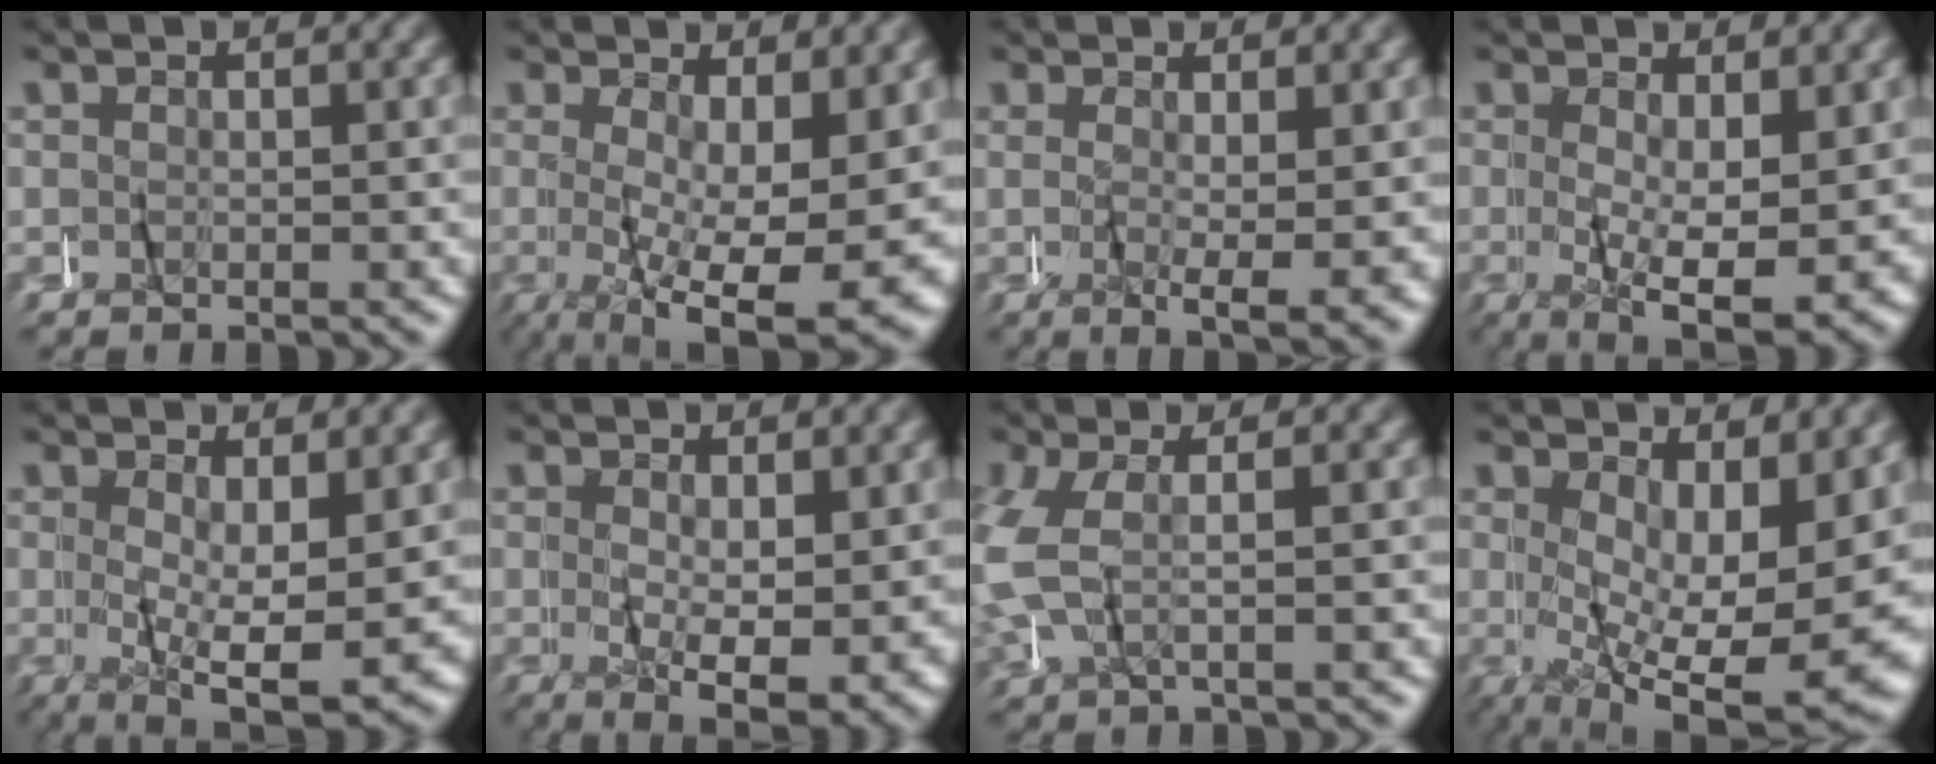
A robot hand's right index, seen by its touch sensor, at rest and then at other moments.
{"total": 8.9, "force": [-1.6, 2.8, 8.3], "torque": [-0.121, -0.027, -0.013]}
{"total": 3.7, "force": [-0.3, -0.4, 3.6], "torque": [-0.055, -0.008, -0.002]}
{"total": 7.9, "force": [-1.5, 3.1, 7.1], "torque": [-0.103, -0.027, -0.016]}
{"total": 7.3, "force": [-1.2, 2.7, 6.7], "torque": [-0.096, -0.027, -0.010]}
{"total": 6.3, "force": [-0.8, 2.0, 5.9], "torque": [-0.086, -0.021, -0.007]}
{"total": 2.9, "force": [-0.3, 1.6, 2.5], "torque": [-0.083, -0.002, -0.003]}
{"total": 10.9, "force": [-0.7, 4.0, 10.1], "torque": [-0.134, -0.022, 0.000]}